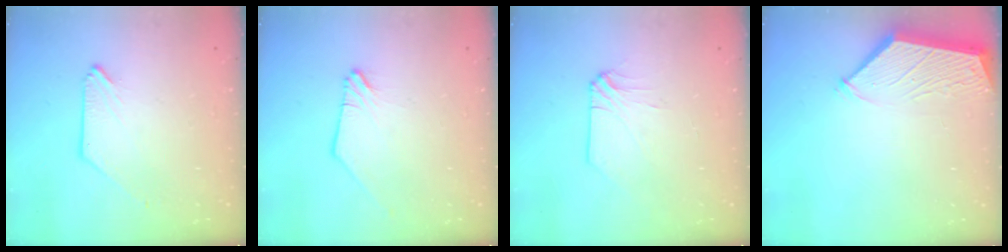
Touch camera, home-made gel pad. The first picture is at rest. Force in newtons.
{"total": 0.0}
{"total": 2.8, "press": 2.7, "slide": 0.6}
{"total": 3.2, "press": 3.2, "slide": 0.5}